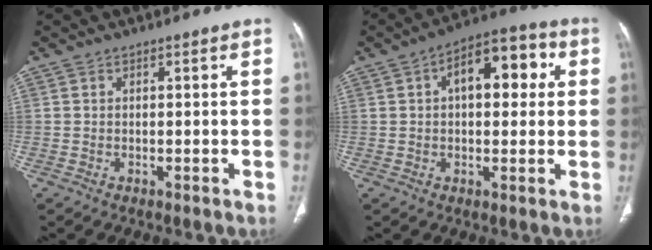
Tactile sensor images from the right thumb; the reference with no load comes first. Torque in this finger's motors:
{"motor_torque": [0.35, 2.35, 1.19, -0.34, 0.06]}